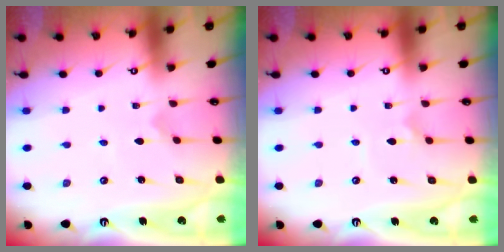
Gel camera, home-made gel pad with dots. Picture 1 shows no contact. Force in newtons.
{"total": 1.1, "press": 1.0, "slide": 0.2}